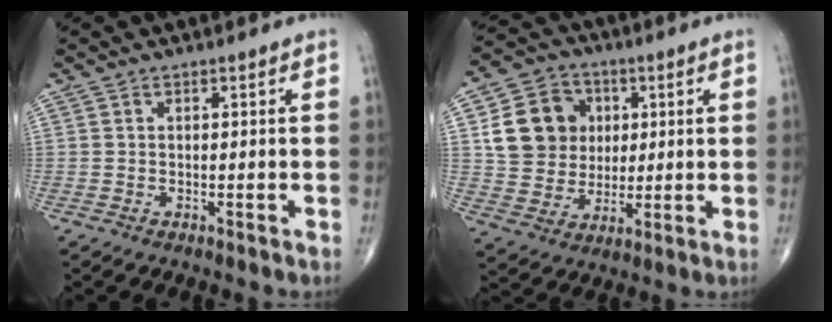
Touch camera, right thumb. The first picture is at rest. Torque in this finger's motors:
{"motor_torque": [0.68, 2.36, 0.23, -0.13, 0.09]}